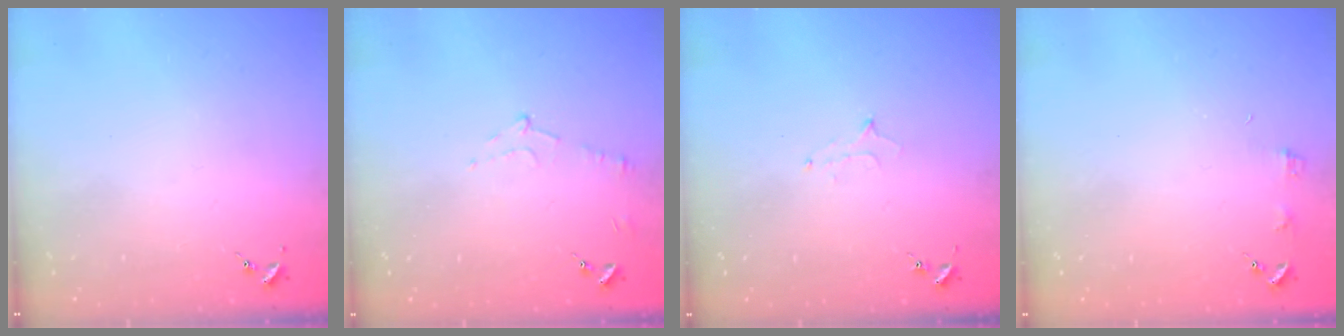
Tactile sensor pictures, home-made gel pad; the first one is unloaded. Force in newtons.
{"total": 5.4, "press": 5.4, "slide": 0.7}
{"total": 5.8, "press": 5.7, "slide": 0.6}
{"total": 3.9, "press": 3.8, "slide": 0.5}